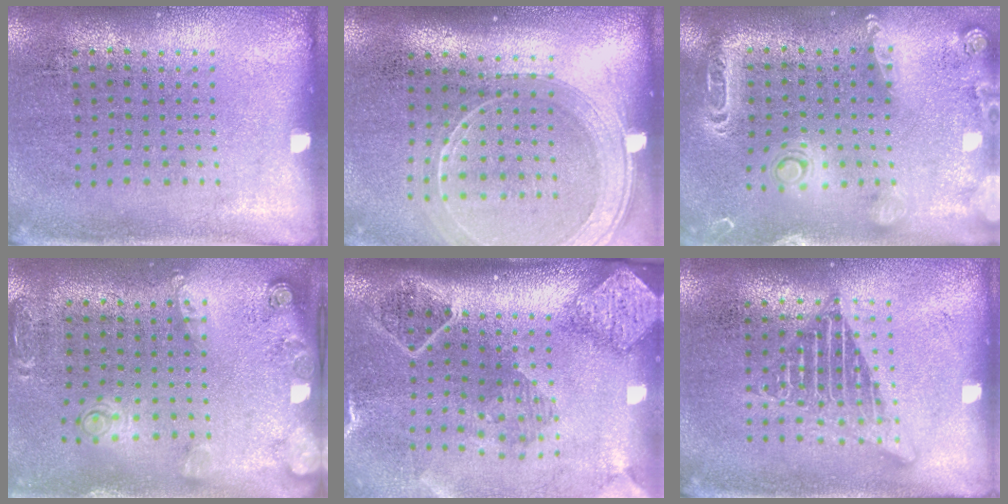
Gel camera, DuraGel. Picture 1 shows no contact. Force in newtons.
{"total": 2.0, "press": 1.8, "slide": 0.8}
{"total": 2.1, "press": 2.0, "slide": 0.7}
{"total": 1.5, "press": 1.4, "slide": 0.7}
{"total": 2.7, "press": 2.0, "slide": 1.8}
{"total": 2.6, "press": 2.5, "slide": 0.3}